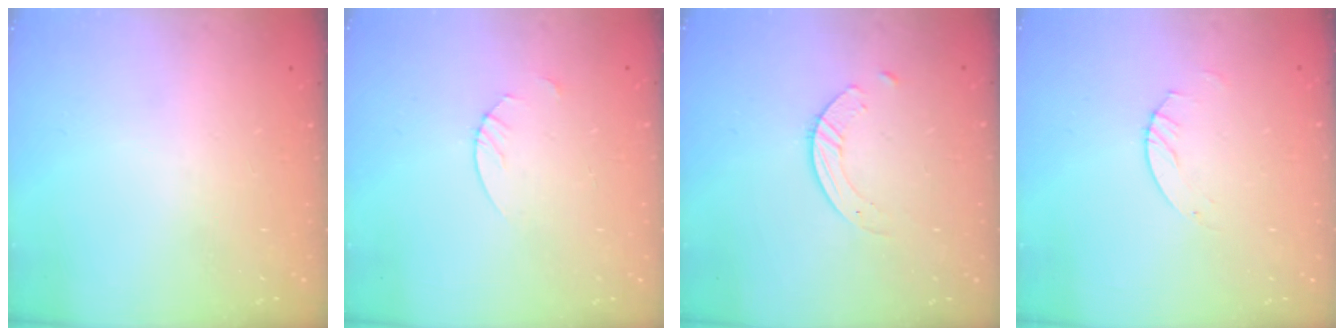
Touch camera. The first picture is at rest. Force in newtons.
{"total": 1.8, "press": 1.8, "slide": 0.2}
{"total": 4.5, "press": 4.5, "slide": 0.3}
{"total": 2.0, "press": 2.0, "slide": 0.2}